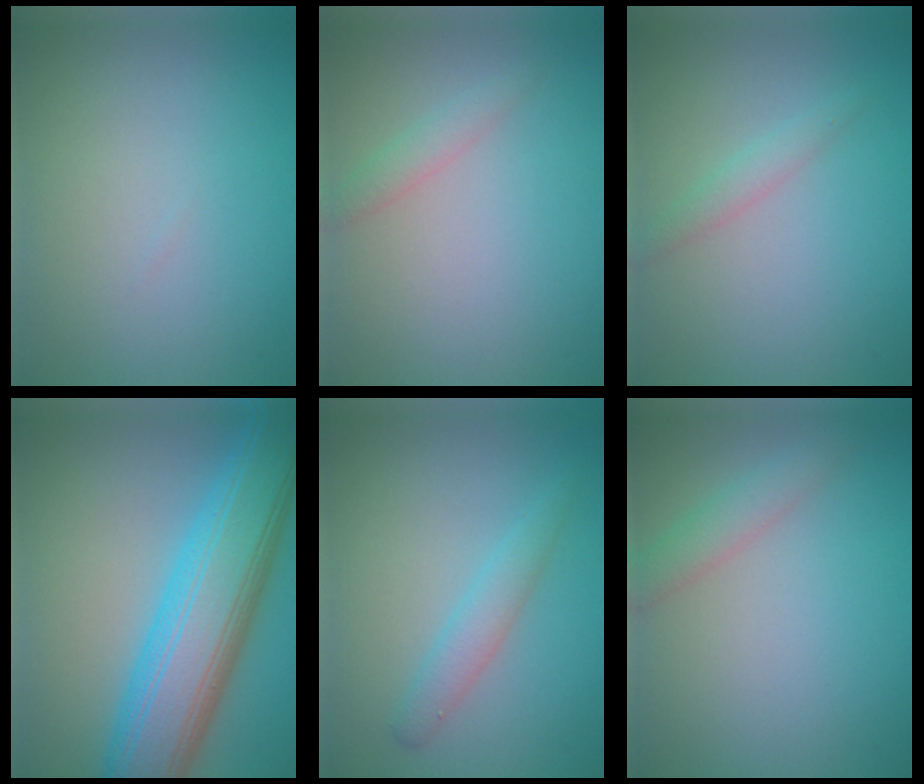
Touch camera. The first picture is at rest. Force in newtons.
{"total": 1.5, "press": 1.5, "slide": 0.0}
{"total": 1.4, "press": 1.4, "slide": 0.0}
{"total": 11.0, "press": 11.0, "slide": 0.1}
{"total": 2.1, "press": 2.1, "slide": 0.2}
{"total": 2.1, "press": 2.1, "slide": 0.1}